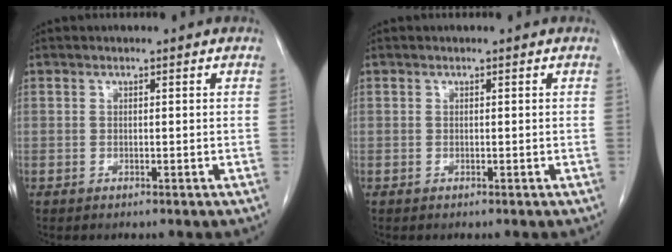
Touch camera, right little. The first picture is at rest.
{"total": 0.0}